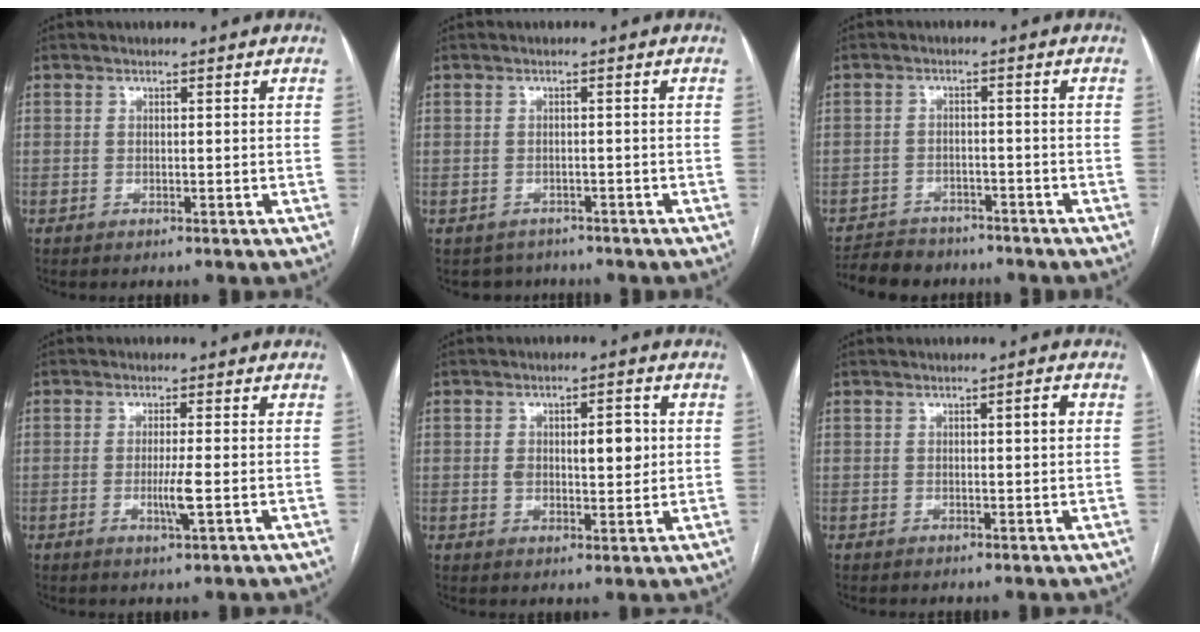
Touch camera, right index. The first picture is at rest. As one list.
[{"total": 3.2, "force": [-2.6, 1.9, -0.4], "torque": [0.004, 0.006, -0.037]}, {"total": 8.5, "force": [-7.6, 3.5, 1.8], "torque": [-0.028, -0.002, -0.111]}, {"total": 3.3, "force": [-0.8, -0.3, 3.2], "torque": [-0.063, -0.007, -0.013]}, {"total": 6.7, "force": [0.9, 2.9, 6.0], "torque": [-0.089, 0.011, 0.021]}, {"total": 1.7, "force": [0.4, 0.2, 1.7], "torque": [-0.024, 0.003, 0.006]}]